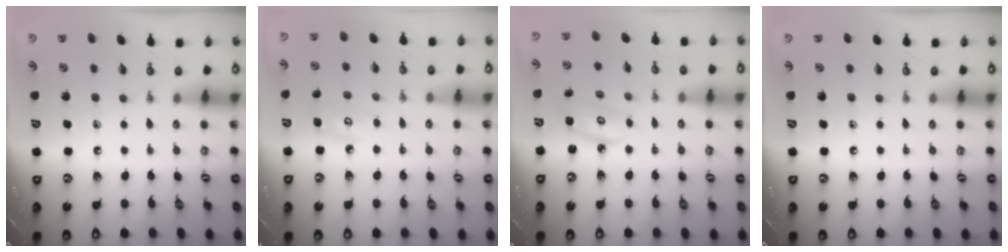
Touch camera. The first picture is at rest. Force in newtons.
{"total": 5.6, "press": 5.6, "slide": 0.4}
{"total": 3.8, "press": 3.8, "slide": 0.2}
{"total": 0.0}